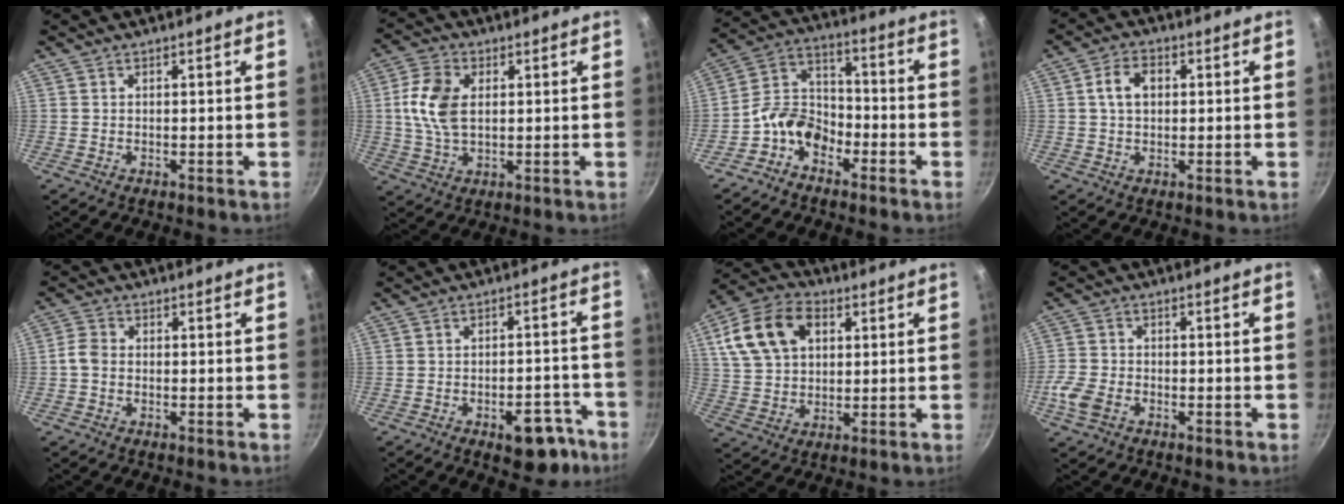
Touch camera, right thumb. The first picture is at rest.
{"total": 9.8, "force": [1.5, 6.1, 7.5], "torque": [-0.142, 0.007, 0.025]}
{"total": 9.2, "force": [-5.1, 6.3, 4.3], "torque": [-0.057, 0.058, -0.120]}
{"total": 5.8, "force": [1.0, 4.0, 4.1], "torque": [-0.059, 0.011, 0.012]}
{"total": 2.8, "force": [-0.6, 2.2, 1.7], "torque": [-0.037, 0.011, -0.020]}
{"total": 9.7, "force": [-5.3, 5.1, 6.3], "torque": [-0.035, 0.045, -0.056]}
{"total": 15.0, "force": [5.1, 10.4, 9.6], "torque": [-0.166, 0.010, 0.088]}
{"total": 6.0, "force": [-2.7, 3.9, 3.6], "torque": [-0.079, 0.015, -0.058]}